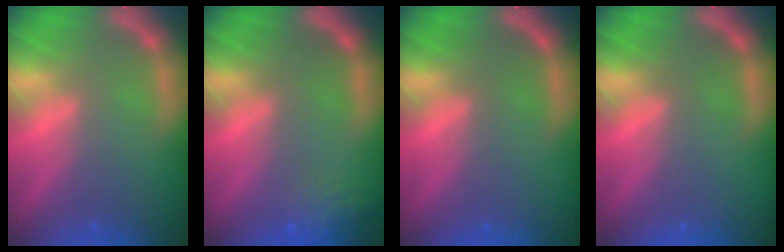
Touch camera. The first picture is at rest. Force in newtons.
{"total": 4.6}
{"total": 0.0}
{"total": 0.0}